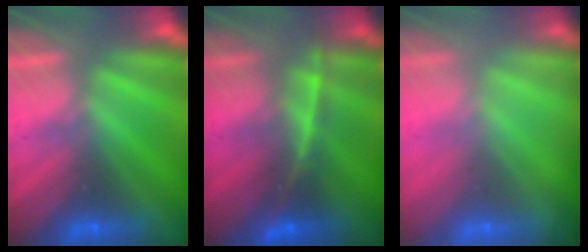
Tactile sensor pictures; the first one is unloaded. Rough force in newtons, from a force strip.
{"total": 2.4}
{"total": 1.3}